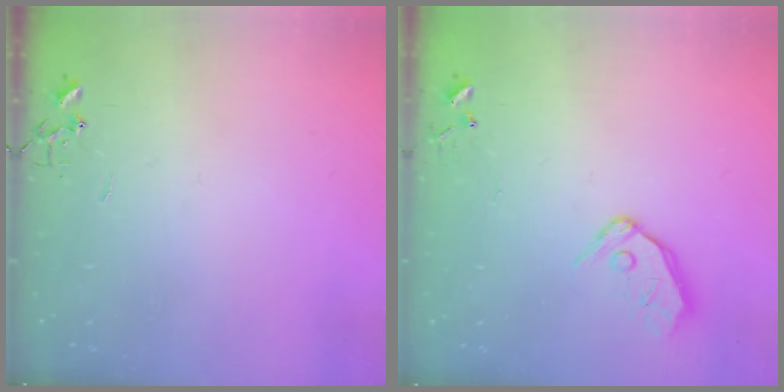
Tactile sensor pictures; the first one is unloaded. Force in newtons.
{"total": 8.7, "press": 8.7, "slide": 1.0}